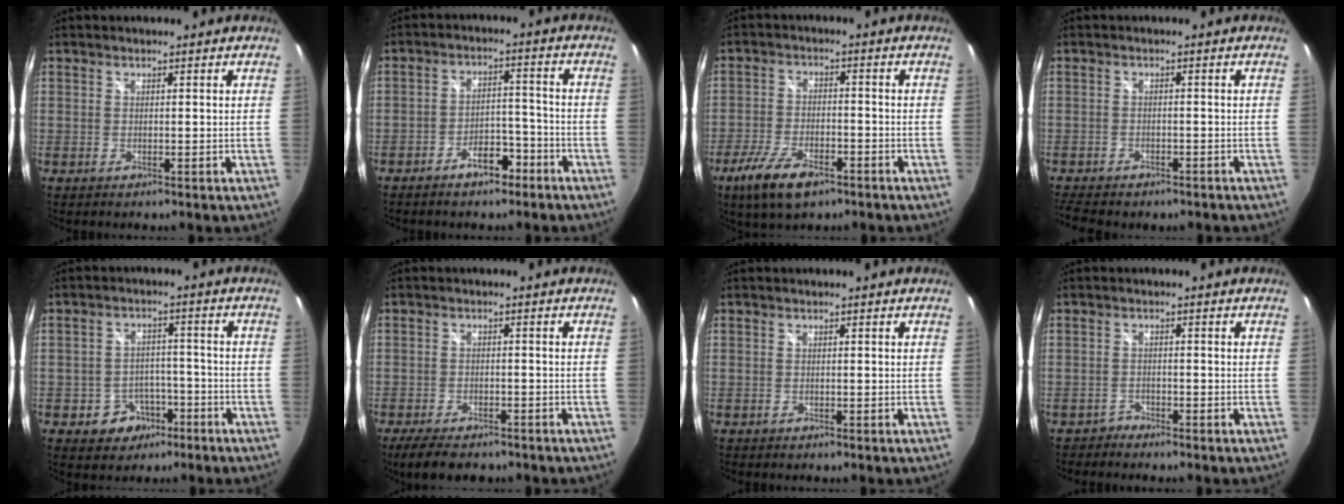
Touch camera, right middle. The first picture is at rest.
{"total": 6.2, "force": [-4.5, 3.2, 3.0], "torque": [-0.057, 0.021, -0.057]}
{"total": 10.1, "force": [-6.5, 4.0, 6.6], "torque": [-0.160, -0.022, -0.119]}
{"total": 7.1, "force": [-5.8, 3.0, 2.8], "torque": [-0.076, -0.017, -0.088]}
{"total": 6.5, "force": [-3.5, 5.2, 1.8], "torque": [-0.047, 0.016, -0.037]}
{"total": 7.1, "force": [-5.6, 2.8, 3.4], "torque": [-0.082, -0.011, -0.091]}
{"total": 0.0}
{"total": 1.3, "force": [-1.2, 0.3, -0.5], "torque": [0.011, 0.003, -0.024]}